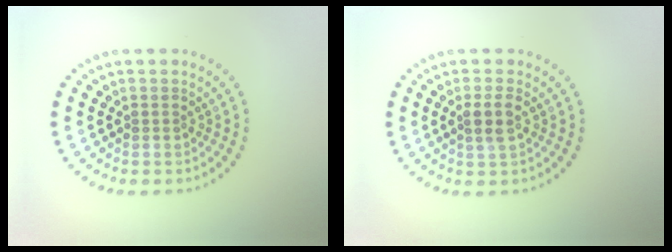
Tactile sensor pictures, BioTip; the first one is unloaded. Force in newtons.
{"total": 1.8, "press": 1.6, "slide": 0.9}